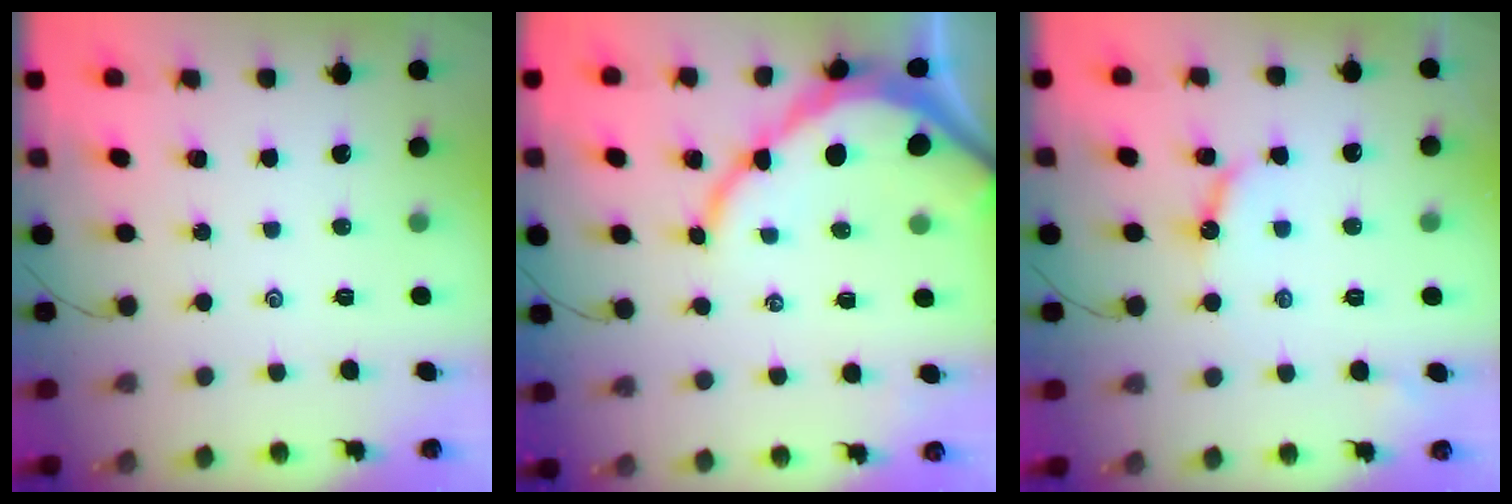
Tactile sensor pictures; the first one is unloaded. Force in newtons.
{"total": 10.4, "press": 10.3, "slide": 1.2}
{"total": 5.6, "press": 5.6, "slide": 0.6}